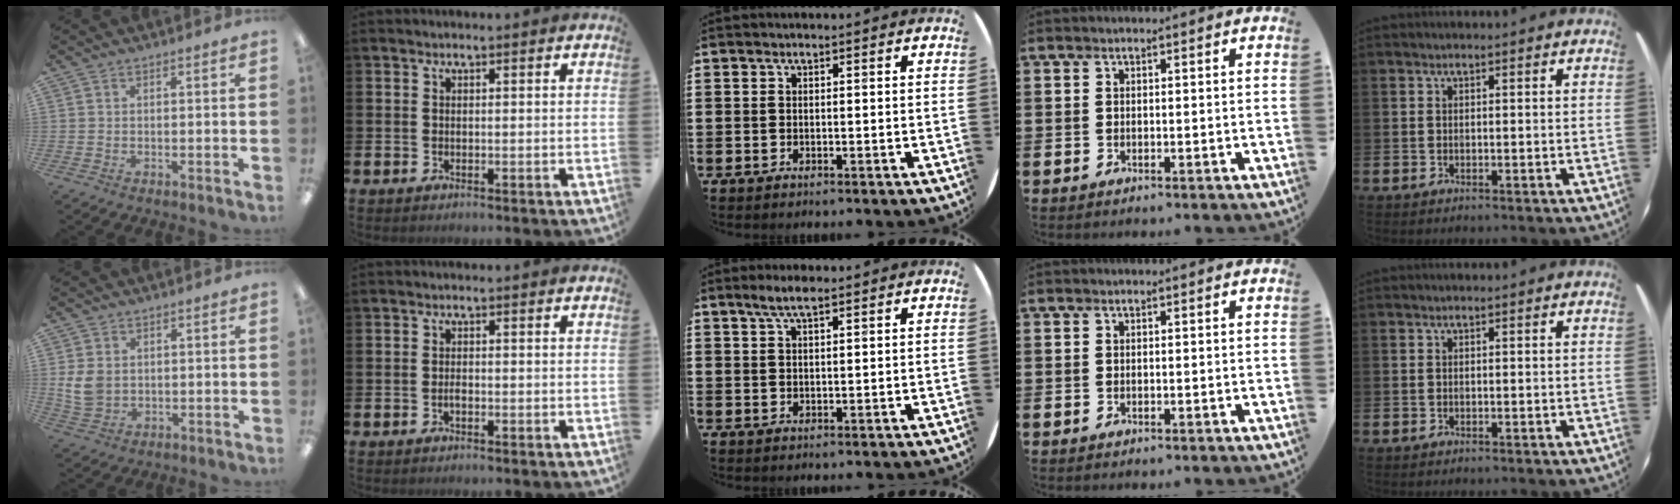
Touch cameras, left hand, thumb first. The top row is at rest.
{"thumb": {"total": 6.0, "force": [1.0, 4.7, 3.6], "torque": [-0.082, 0.001, 0.019]}, "index": {"total": 1.0, "force": [-0.4, 0.4, 0.8], "torque": [-0.011, -0.002, -0.010]}, "middle": {"total": 3.0, "force": [2.2, 0.6, 2.0], "torque": [-0.043, 0.005, 0.038]}}